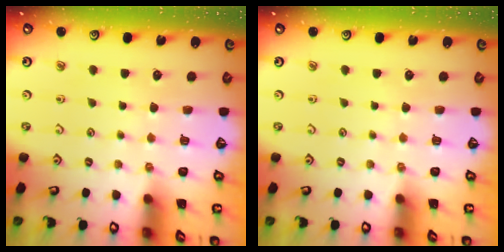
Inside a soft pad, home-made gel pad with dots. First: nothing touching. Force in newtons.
{"total": 0.0}